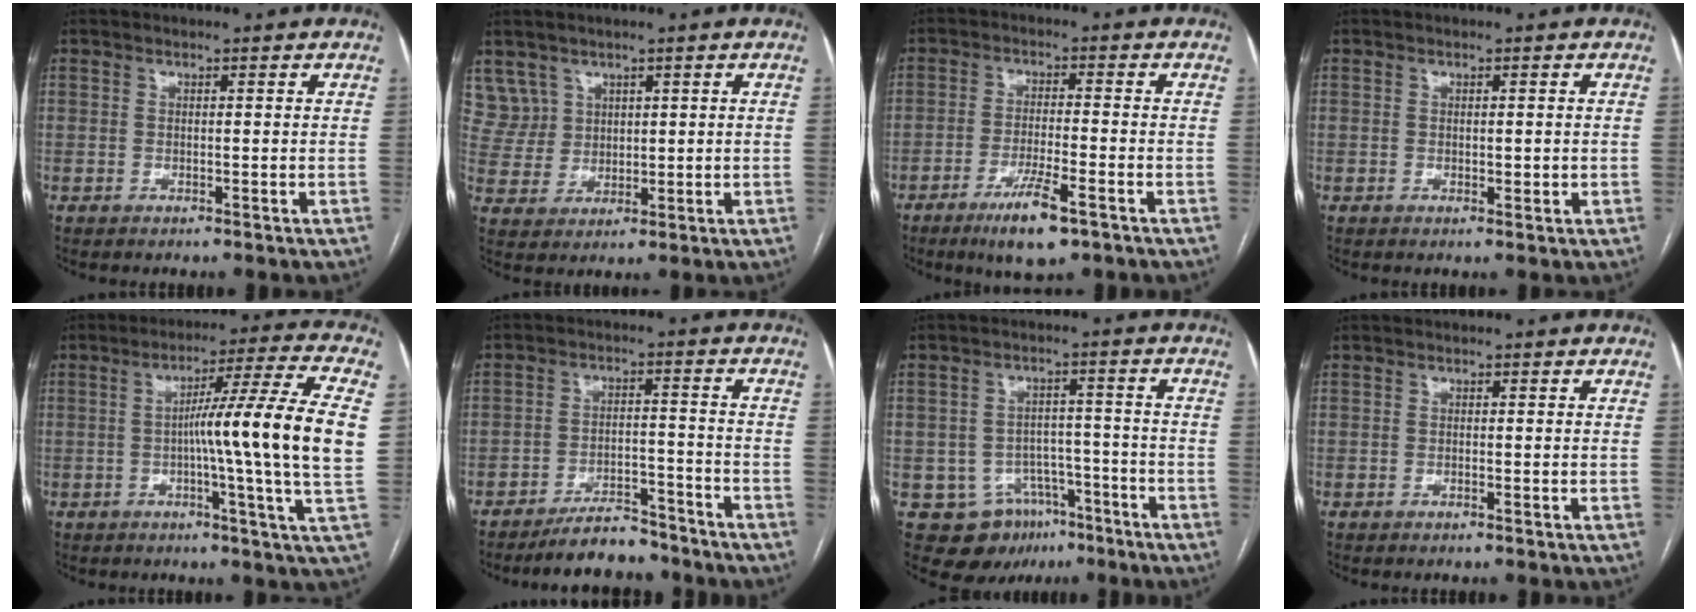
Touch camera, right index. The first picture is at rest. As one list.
[{"total": 6.1, "force": [3.5, 5.0, -0.1], "torque": [0.002, 0.015, 0.080]}, {"total": 7.9, "force": [-4.8, 1.1, 6.2], "torque": [-0.114, -0.014, -0.078]}, {"total": 1.4, "force": [-0.1, 0.8, 1.2], "torque": [-0.016, -0.001, 0.001]}, {"total": 15.5, "force": [0.2, -2.1, 15.4], "torque": [-0.232, 0.000, -0.009]}, {"total": 7.7, "force": [-7.0, 2.3, 2.0], "torque": [-0.029, 0.007, -0.117]}, {"total": 10.1, "force": [-5.5, 7.8, 3.2], "torque": [-0.045, 0.020, -0.072]}, {"total": 0.0}]